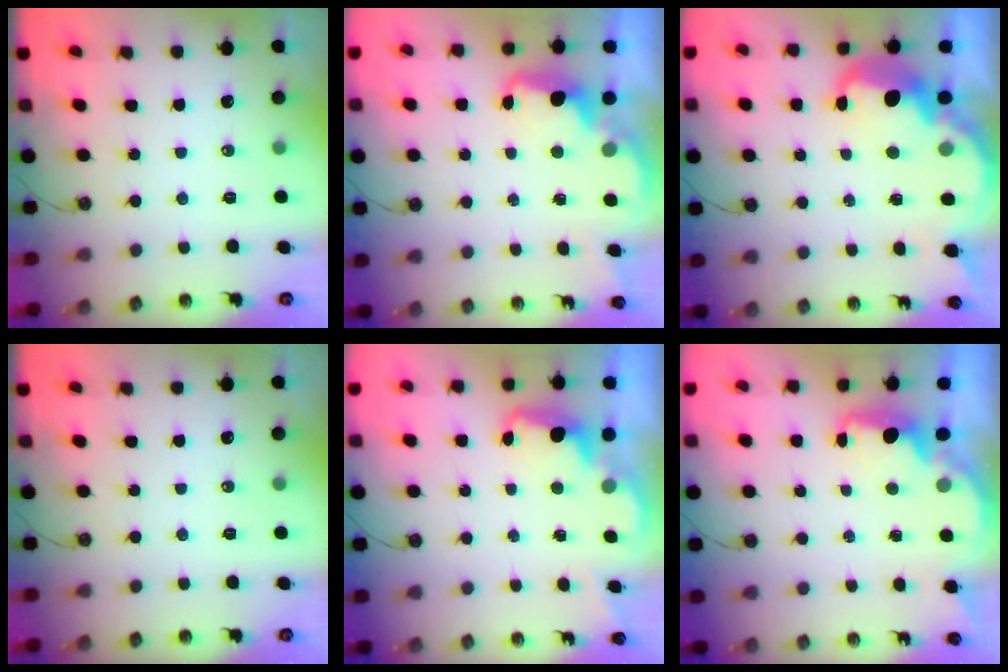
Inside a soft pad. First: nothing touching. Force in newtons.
{"total": 2.6, "press": 2.5, "slide": 0.7}
{"total": 6.5, "press": 6.5, "slide": 0.7}
{"total": 0.0}
{"total": 2.2, "press": 2.1, "slide": 0.7}
{"total": 2.5, "press": 2.4, "slide": 0.8}